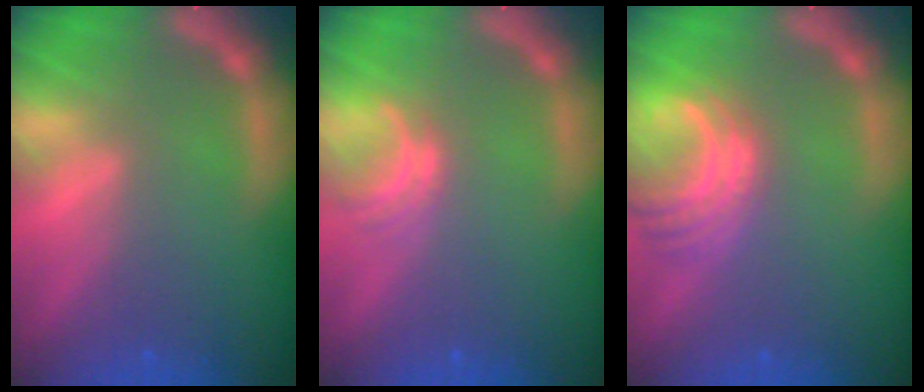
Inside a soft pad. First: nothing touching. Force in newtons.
{"total": 2.0}
{"total": 5.5}